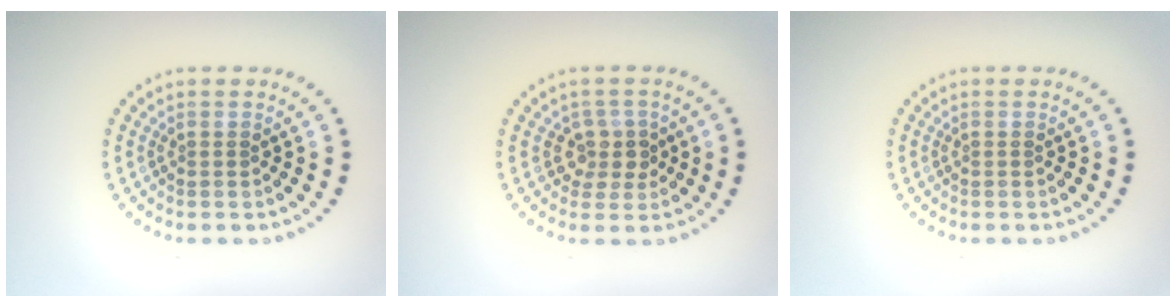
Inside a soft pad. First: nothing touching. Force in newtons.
{"total": 2.3, "press": 2.0, "slide": 1.1}
{"total": 0.0}